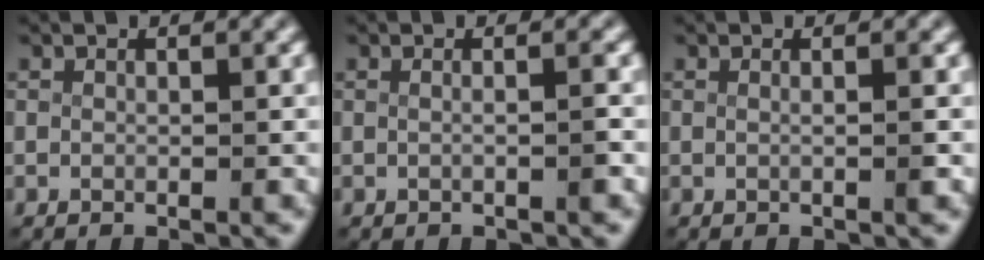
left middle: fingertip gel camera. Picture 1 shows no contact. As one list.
[{"total": 1.3, "force": [-0.4, -0.3, 1.2], "torque": [-0.021, -0.002, -0.007]}, {"total": 1.1, "force": [-0.1, -0.3, 1.0], "torque": [-0.018, -0.002, -0.003]}]